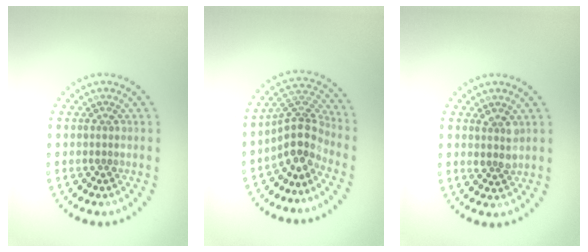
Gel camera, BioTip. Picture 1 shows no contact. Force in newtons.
{"total": 3.8, "press": 2.9, "slide": 2.4}
{"total": 1.5, "press": 1.4, "slide": 0.6}